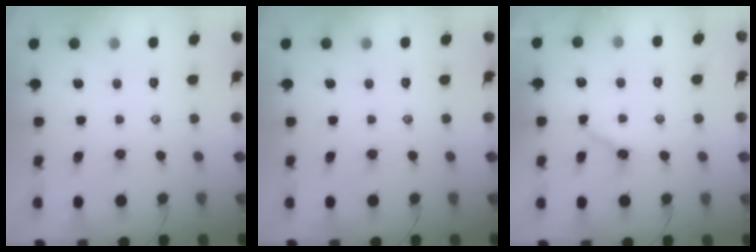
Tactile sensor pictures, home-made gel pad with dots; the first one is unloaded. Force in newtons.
{"total": 0.0}
{"total": 4.7, "press": 4.7, "slide": 0.6}